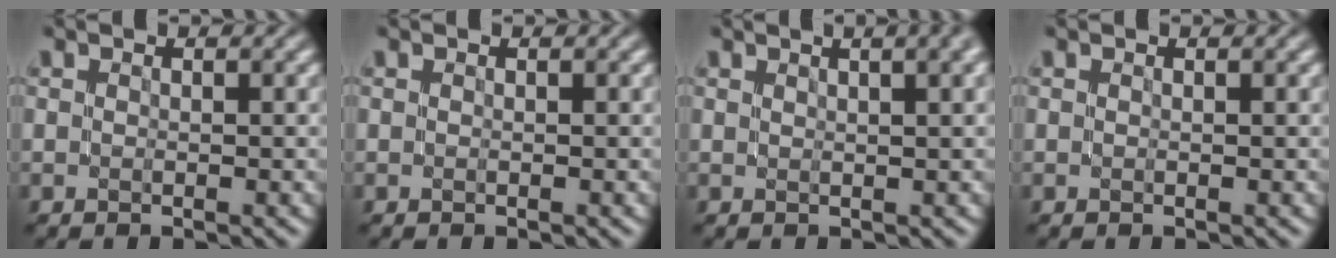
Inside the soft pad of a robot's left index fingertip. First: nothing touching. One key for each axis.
{"total": 0.0}
{"total": 8.5, "fx": 4.7, "fy": 3.7, "fz": 6.0, "tx": -0.029, "ty": 0.057, "tz": 0.025}
{"total": 0.7, "fx": 0.3, "fy": 0.3, "fz": 0.6, "tx": -0.002, "ty": 0.001, "tz": 0.001}